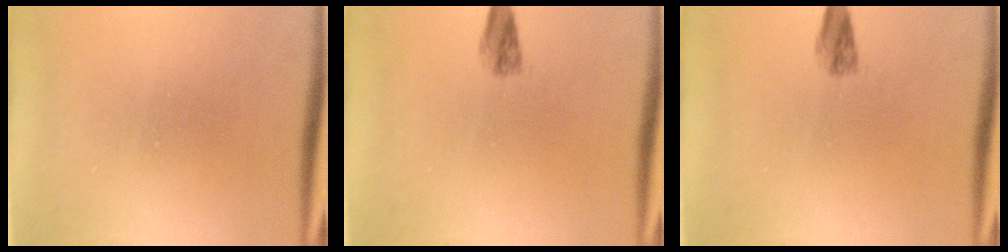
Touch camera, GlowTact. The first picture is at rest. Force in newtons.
{"total": 1.8}
{"total": 1.8}